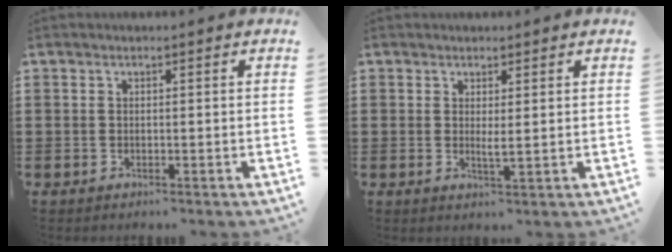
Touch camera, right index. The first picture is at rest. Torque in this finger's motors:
{"motor_torque": [0.43, -0.01, 0.02, 0.01]}